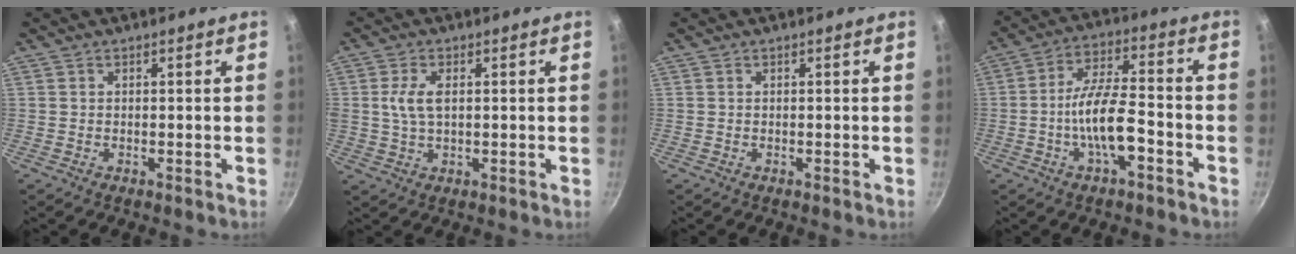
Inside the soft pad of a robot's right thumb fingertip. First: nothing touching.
{"total": 5.1, "force": [0.8, 2.8, 4.2], "torque": [-0.082, 0.004, 0.016]}
{"total": 0.0}
{"total": 10.8, "force": [-4.0, 3.7, 9.3], "torque": [-0.159, 0.036, -0.077]}